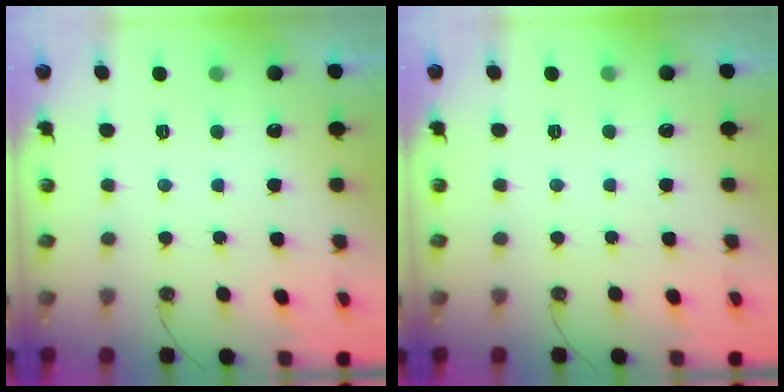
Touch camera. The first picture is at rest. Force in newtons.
{"total": 0.0}